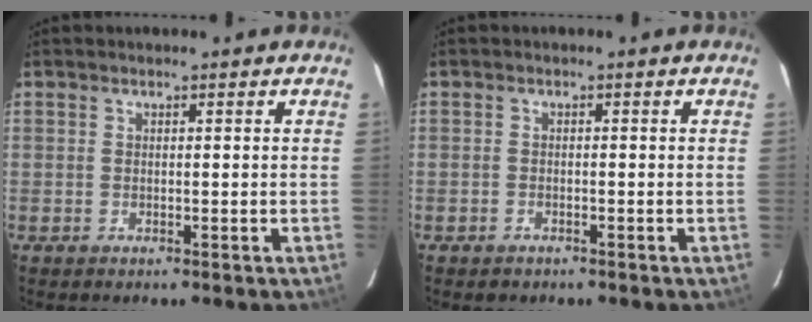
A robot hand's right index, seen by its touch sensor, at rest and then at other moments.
{"total": 1.4, "force": [-1.0, 0.9, 0.1], "torque": [-0.005, 0.001, -0.014]}